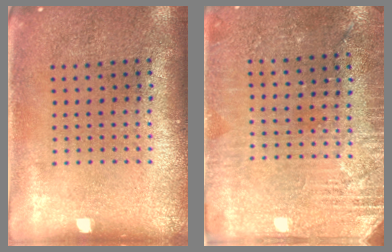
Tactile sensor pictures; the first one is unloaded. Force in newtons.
{"total": 2.9, "press": 2.8, "slide": 0.4}